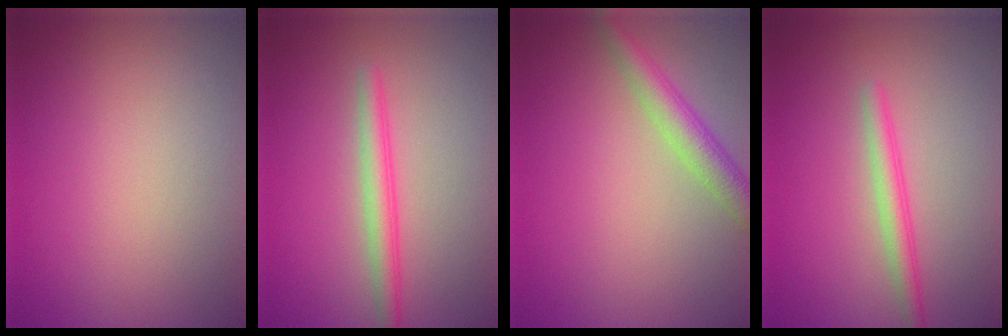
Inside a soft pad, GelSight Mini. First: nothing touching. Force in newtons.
{"total": 2.6, "press": 2.6, "slide": 0.2}
{"total": 3.2, "press": 3.2, "slide": 0.1}
{"total": 2.3, "press": 2.2, "slide": 0.2}